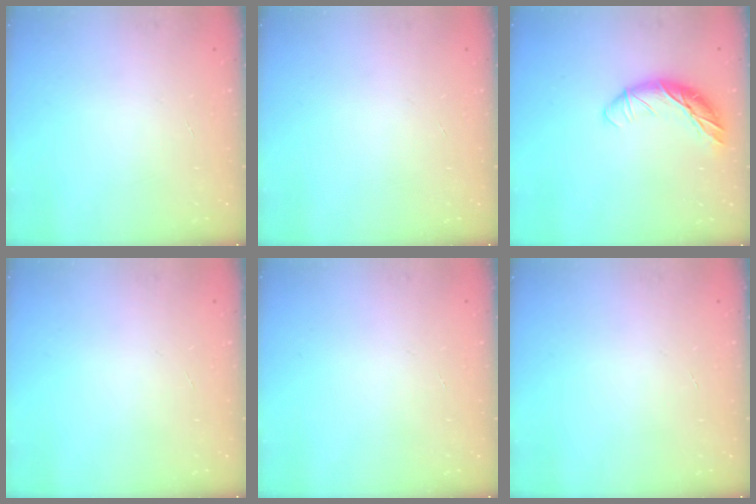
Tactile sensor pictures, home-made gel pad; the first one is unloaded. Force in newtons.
{"total": 0.0}
{"total": 11.1, "press": 11.0, "slide": 1.8}
{"total": 0.0}
{"total": 0.0}
{"total": 0.0}